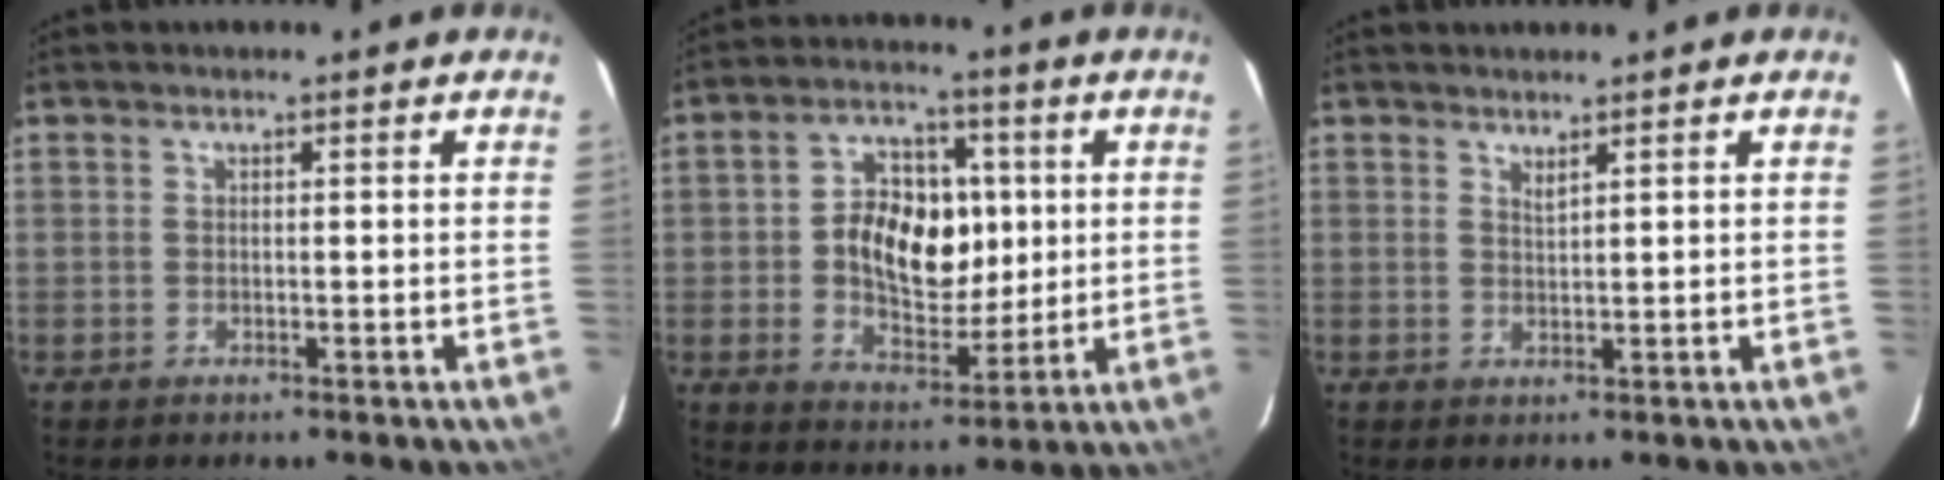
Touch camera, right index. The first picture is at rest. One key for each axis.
{"total": 10.1, "fx": 0.4, "fy": 6.6, "fz": 7.7, "tx": -0.139, "ty": 0.018, "tz": 0.012}
{"total": 1.1, "fx": 1.0, "fy": -0.1, "fz": 0.6, "tx": -0.010, "ty": -0.001, "tz": 0.017}